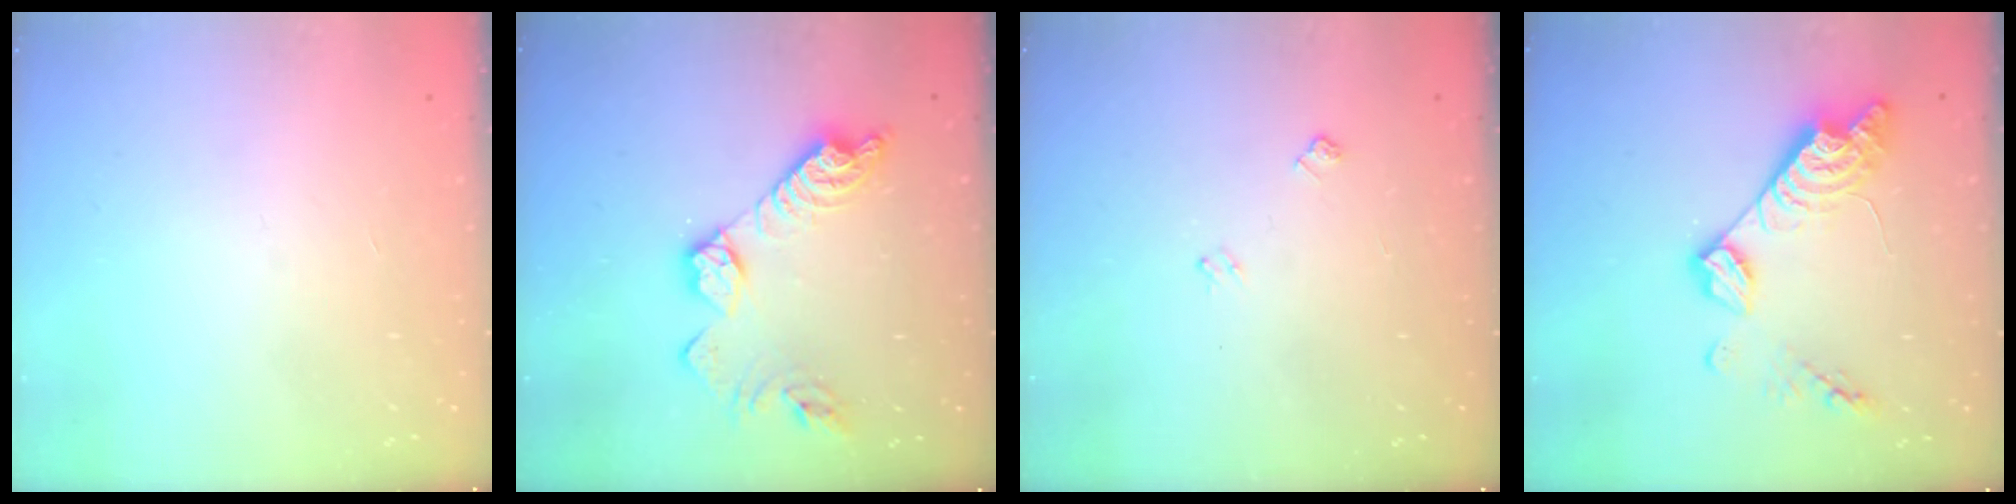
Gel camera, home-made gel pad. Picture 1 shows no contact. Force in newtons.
{"total": 14.7, "press": 14.6, "slide": 1.1}
{"total": 4.9, "press": 4.8, "slide": 0.7}
{"total": 14.5, "press": 14.5, "slide": 1.0}